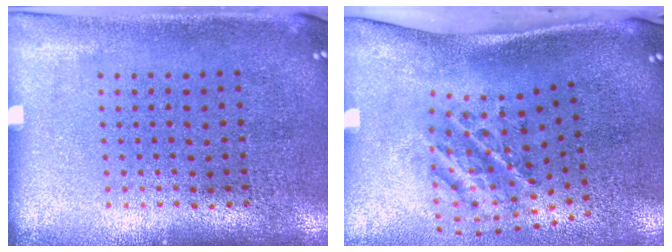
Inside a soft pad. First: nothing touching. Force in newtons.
{"total": 1.9, "press": 1.3, "slide": 1.5}